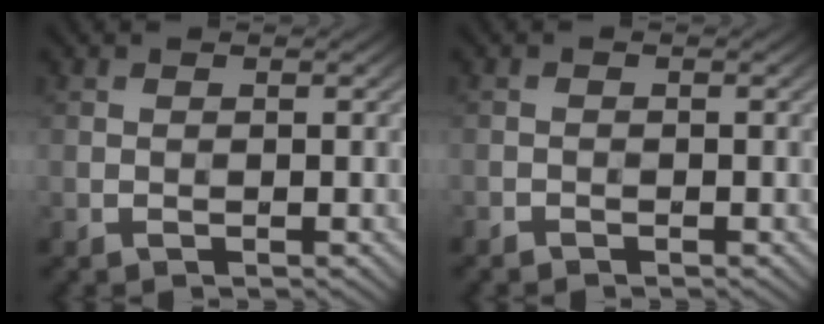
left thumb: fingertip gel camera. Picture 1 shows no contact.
{"total": 0.8, "force": [-0.8, 0.1, 0.0], "torque": [0.002, -0.004, -0.012]}